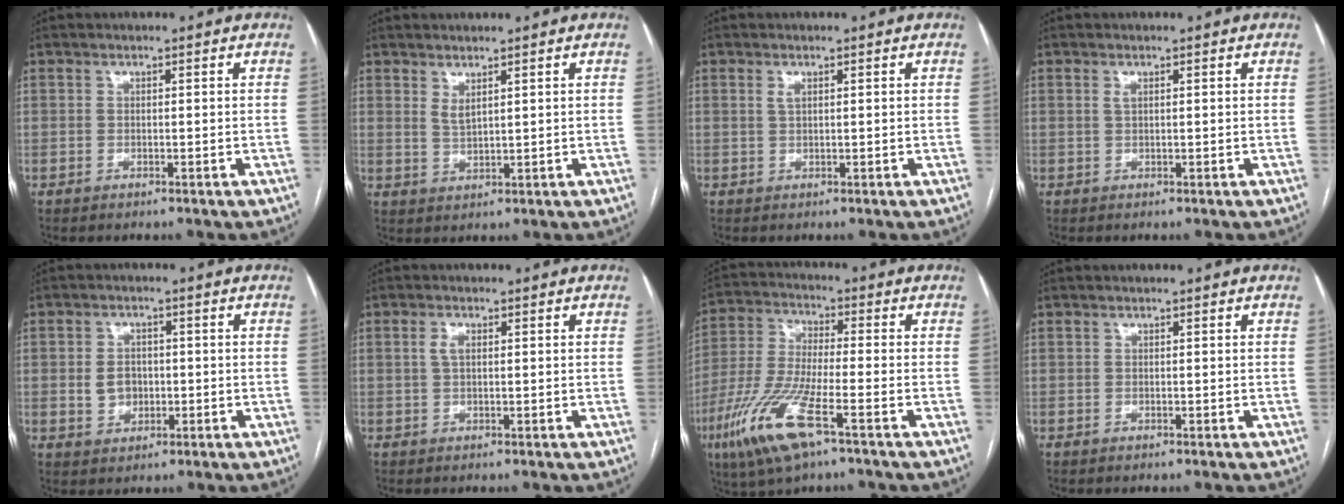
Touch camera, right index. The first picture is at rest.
{"total": 2.1, "force": [1.4, 0.4, 1.5], "torque": [-0.033, -0.008, 0.035]}
{"total": 1.1, "force": [0.6, 0.4, 0.9], "torque": [-0.019, 0.001, 0.012]}
{"total": 0.8, "force": [0.4, 0.2, 0.7], "torque": [-0.016, 0.000, 0.008]}
{"total": 4.2, "force": [-0.1, 3.5, 2.3], "torque": [-0.038, 0.008, 0.006]}
{"total": 2.0, "force": [0.6, 0.9, 1.7], "torque": [-0.036, 0.006, 0.013]}
{"total": 12.7, "force": [-6.6, 2.4, 10.6], "torque": [-0.230, -0.023, -0.123]}
{"total": 0.0}